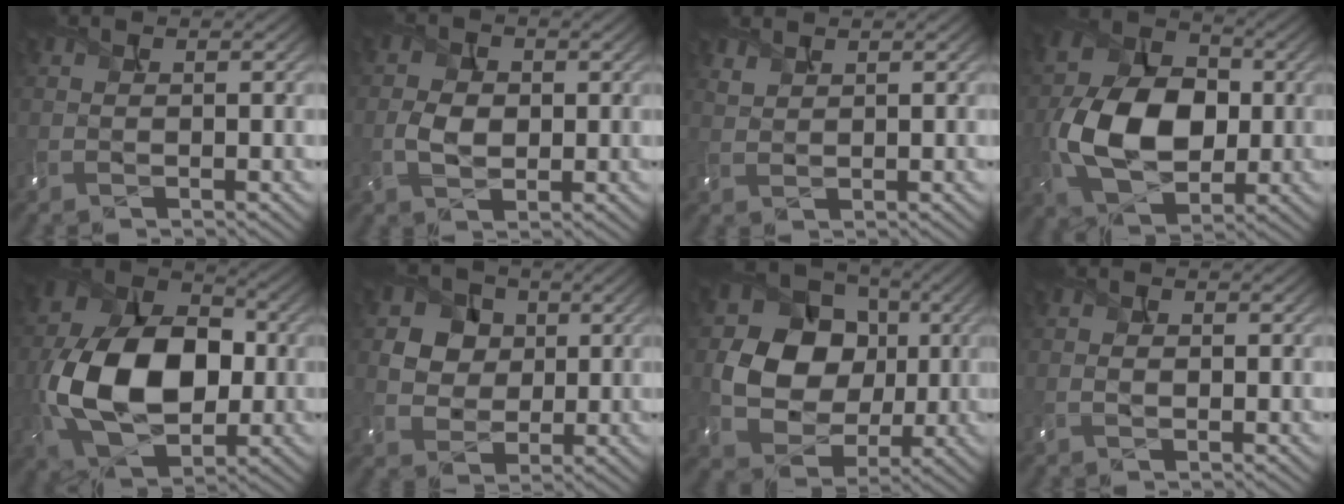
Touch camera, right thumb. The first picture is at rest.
{"total": 2.7, "force": [-0.6, 2.1, 1.5], "torque": [-0.036, -0.001, -0.008]}
{"total": 1.5, "force": [1.5, 0.3, 0.3], "torque": [-0.008, 0.004, 0.035]}
{"total": 11.6, "force": [-1.3, 8.0, 8.3], "torque": [-0.171, 0.001, -0.025]}
{"total": 14.8, "force": [-1.7, 10.0, 10.7], "torque": [-0.212, -0.007, -0.031]}
{"total": 4.5, "force": [1.0, 4.2, 1.2], "torque": [-0.044, 0.001, 0.012]}
{"total": 10.1, "force": [0.4, 8.7, 5.1], "torque": [-0.109, -0.004, 0.010]}
{"total": 0.6, "force": [-0.3, 0.4, 0.2], "torque": [-0.005, 0.002, -0.002]}